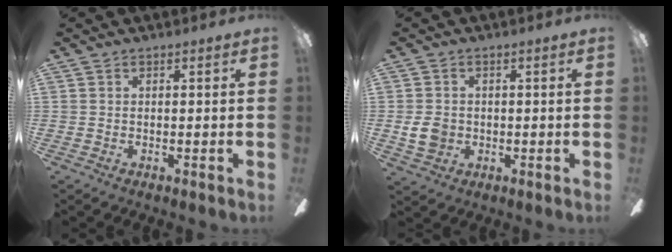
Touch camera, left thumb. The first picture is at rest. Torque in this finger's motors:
{"motor_torque": [0.42, 1.03, 0.59, -0.34, 0.00]}